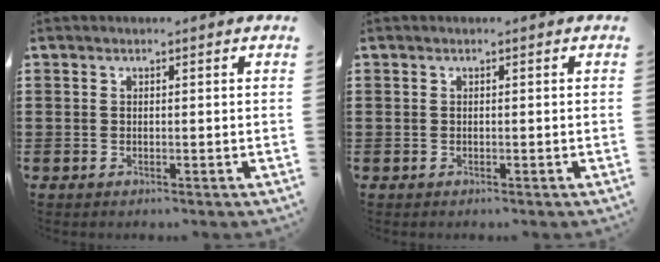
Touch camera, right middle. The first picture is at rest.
{"total": 0.0}